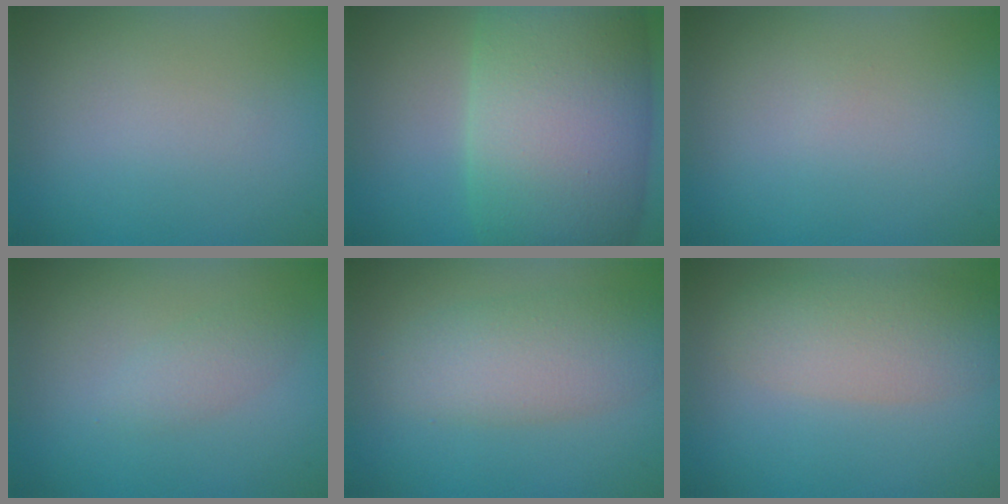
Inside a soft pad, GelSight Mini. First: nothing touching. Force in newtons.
{"total": 15.4, "press": 15.4, "slide": 0.4}
{"total": 0.0}
{"total": 1.7, "press": 1.6, "slide": 0.1}
{"total": 5.0, "press": 5.0, "slide": 0.1}
{"total": 5.0, "press": 5.0, "slide": 0.3}